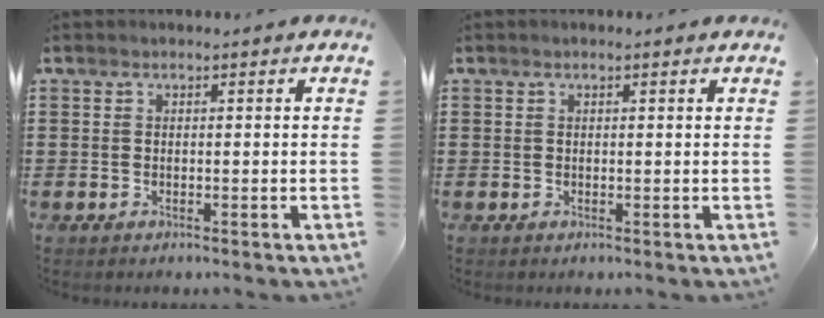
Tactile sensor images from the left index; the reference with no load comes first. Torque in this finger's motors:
{"motor_torque": [0.11, 0.07, -0.01, 0.00]}